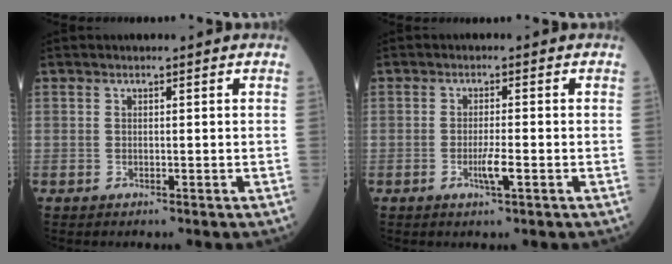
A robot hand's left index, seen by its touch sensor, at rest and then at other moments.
{"total": 2.7, "force": [-1.2, 0.0, 2.4], "torque": [-0.048, -0.005, -0.022]}